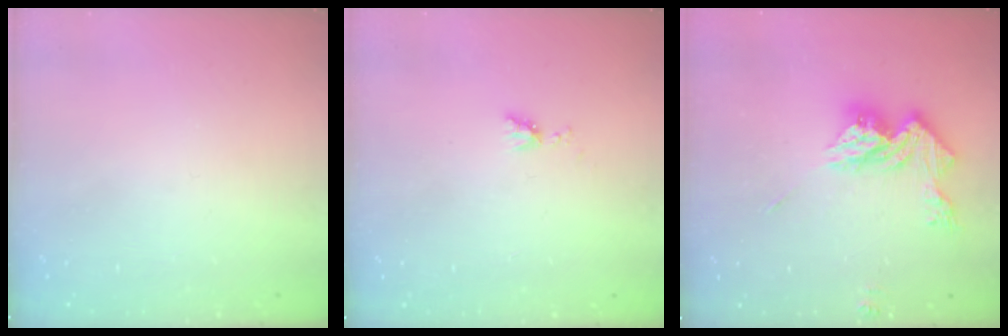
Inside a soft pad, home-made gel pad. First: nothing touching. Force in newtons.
{"total": 3.7, "press": 3.6, "slide": 0.7}
{"total": 14.0, "press": 13.9, "slide": 1.2}